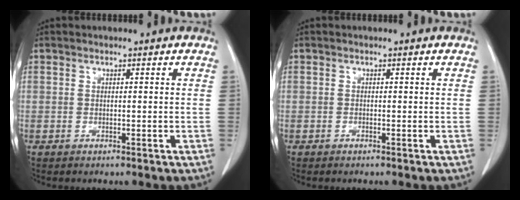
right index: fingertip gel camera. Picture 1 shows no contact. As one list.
[{"total": 0.0}]